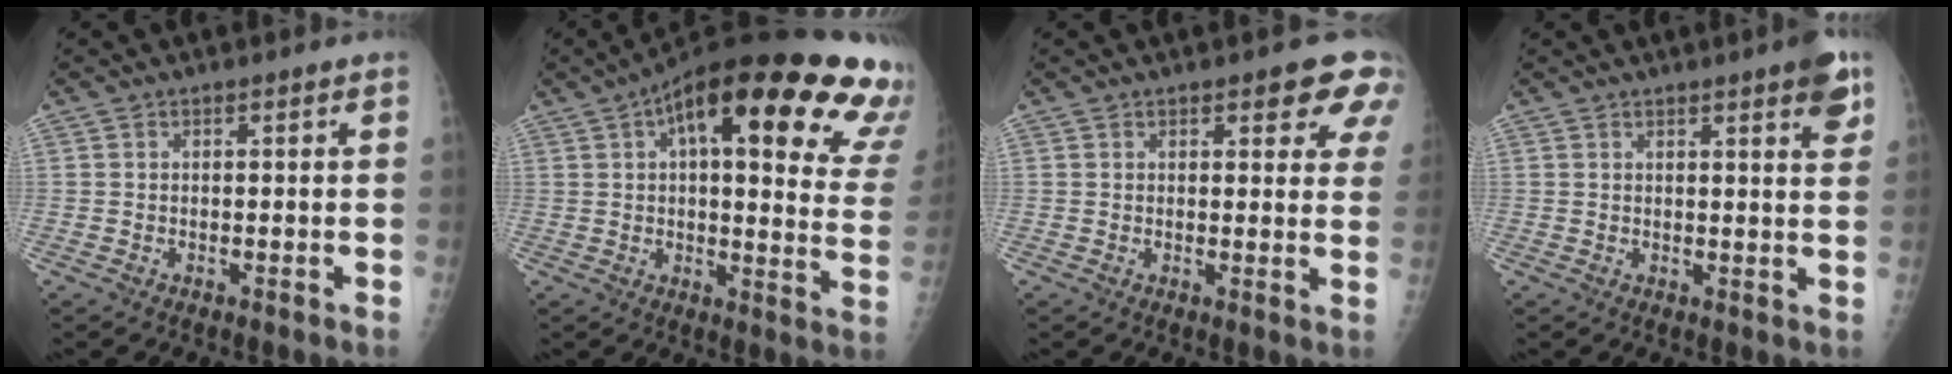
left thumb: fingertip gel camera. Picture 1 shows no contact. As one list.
[{"total": 33.0, "force": [17.0, 10.5, 26.2], "torque": [-0.256, 0.009, 0.220]}, {"total": 7.3, "force": [4.5, 3.1, 4.8], "torque": [-0.017, -0.017, 0.042]}, {"total": 5.5, "force": [3.2, 0.9, 4.3], "torque": [-0.045, -0.013, 0.037]}]